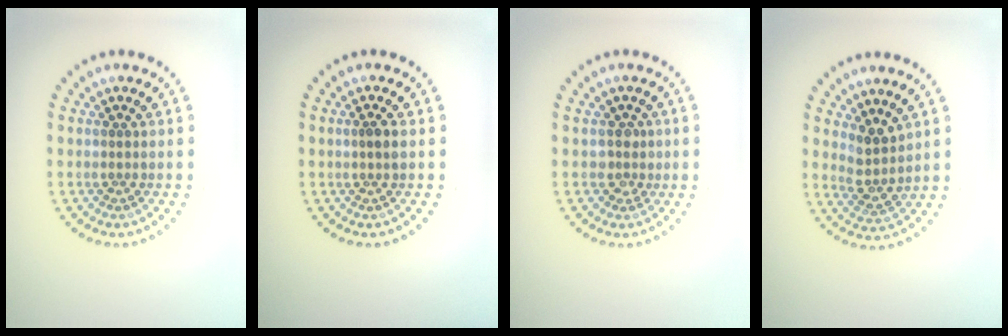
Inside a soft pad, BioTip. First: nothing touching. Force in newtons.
{"total": 1.3, "press": 1.1, "slide": 0.7}
{"total": 1.3, "press": 1.1, "slide": 0.8}
{"total": 2.7, "press": 2.1, "slide": 1.6}